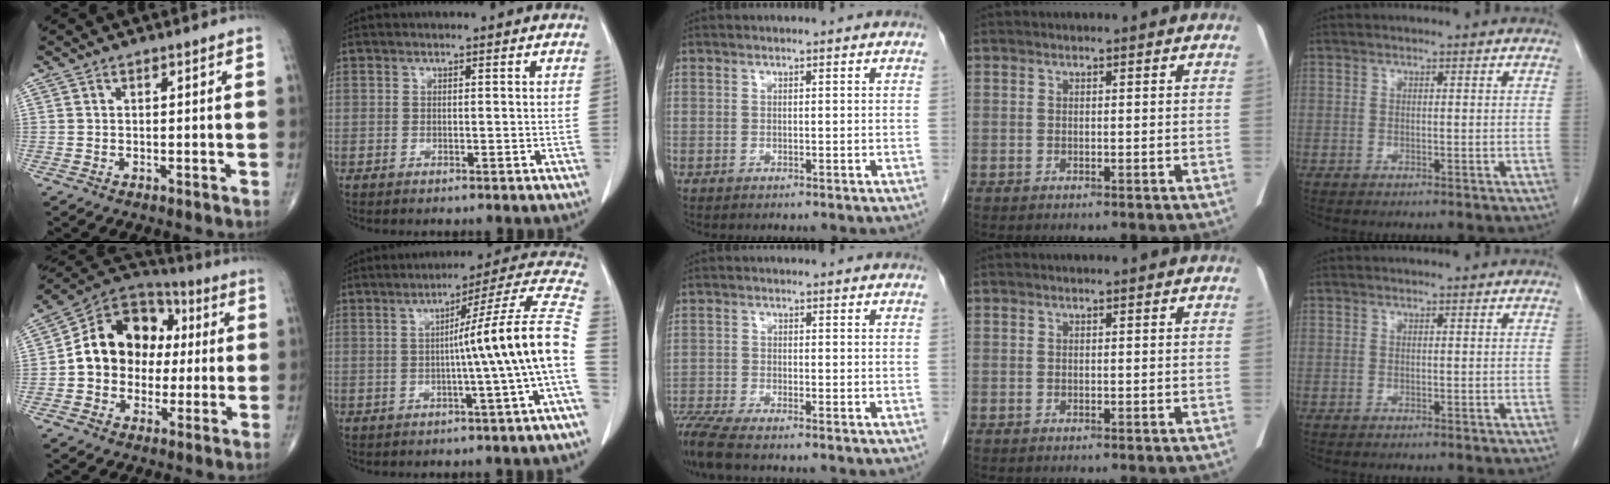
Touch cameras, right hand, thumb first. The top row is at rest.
{"thumb": {"total": 15.3, "force": [0.5, 12.6, 8.7], "torque": [-0.099, 0.034, -0.001]}, "index": {"total": 13.4, "force": [-2.0, -2.4, 13.0], "torque": [-0.161, 0.022, -0.034]}, "middle": {"total": 6.1, "force": [-5.4, 0.1, 3.0], "torque": [-0.061, -0.013, -0.099]}}